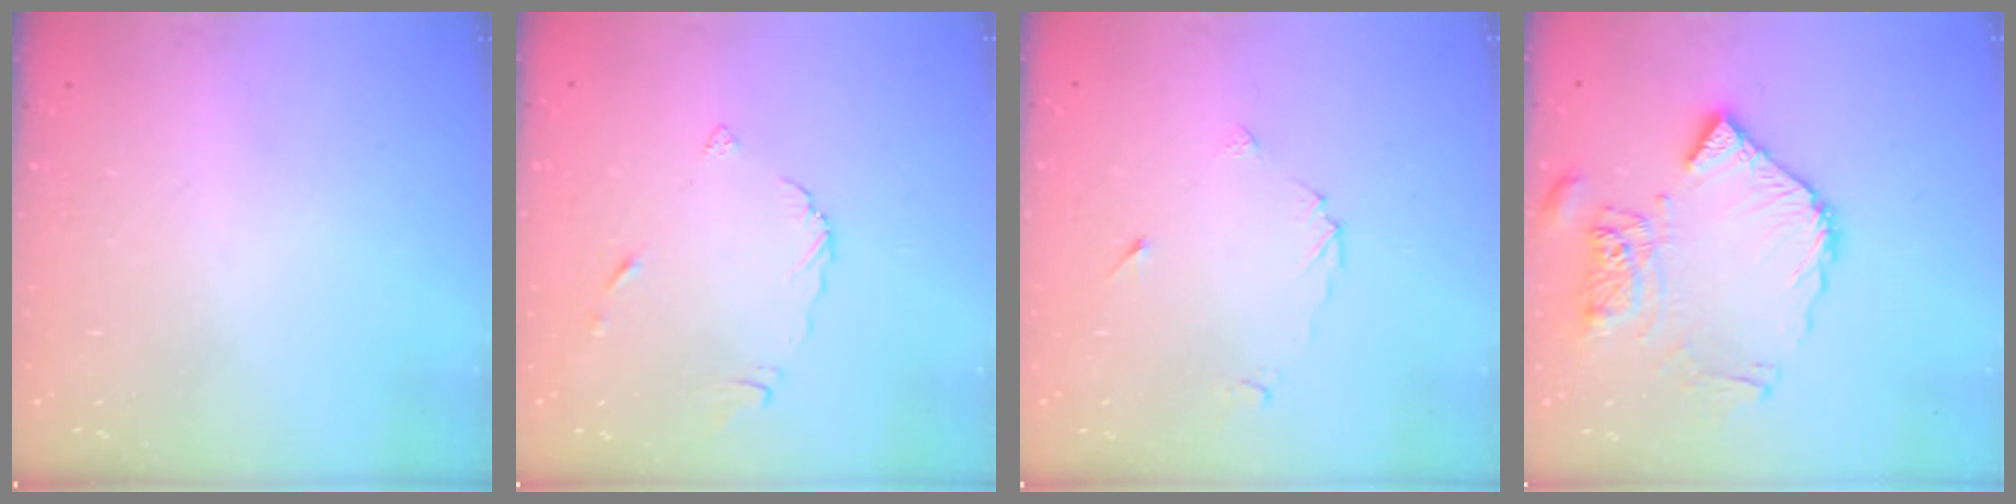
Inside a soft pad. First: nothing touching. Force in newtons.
{"total": 4.8, "press": 4.7, "slide": 0.4}
{"total": 3.7, "press": 3.7, "slide": 0.4}
{"total": 13.2, "press": 13.1, "slide": 1.5}